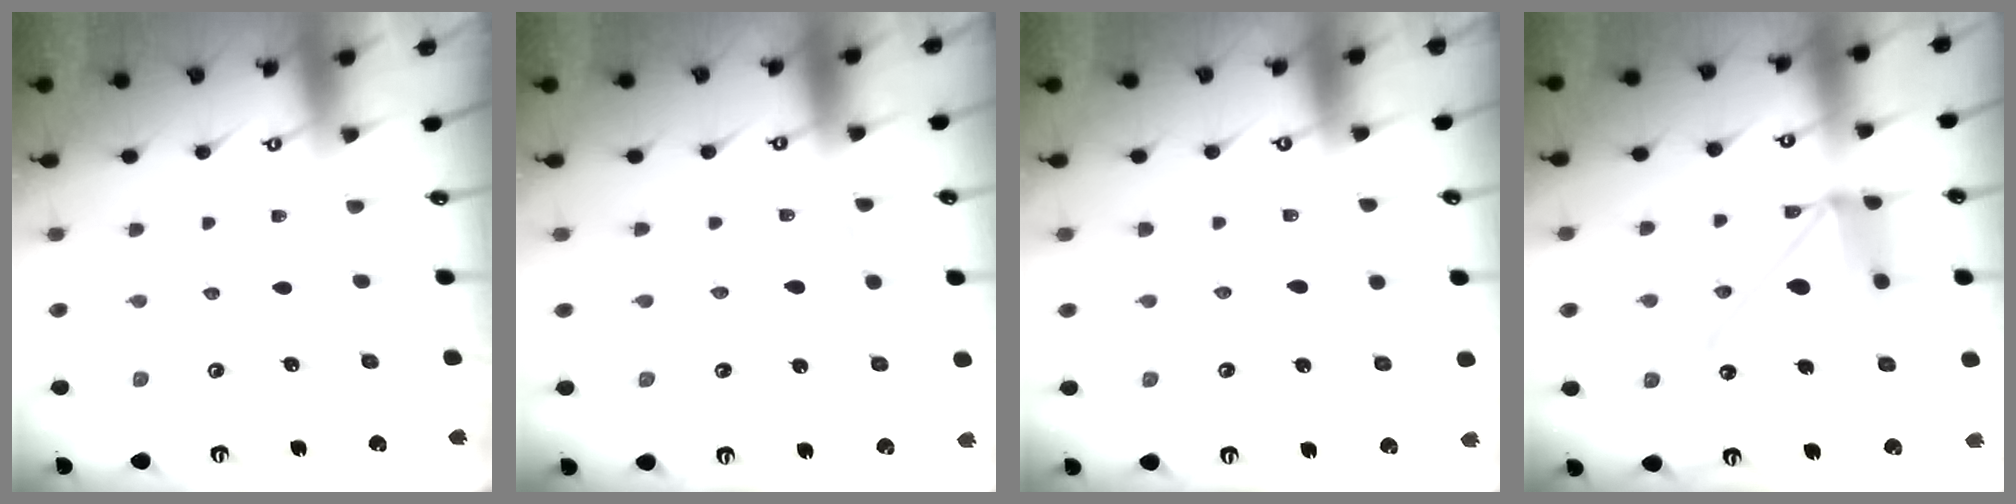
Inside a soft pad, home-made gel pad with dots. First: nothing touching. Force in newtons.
{"total": 2.4, "press": 2.4, "slide": 0.1}
{"total": 3.3, "press": 3.3, "slide": 0.3}
{"total": 17.7, "press": 17.5, "slide": 2.5}